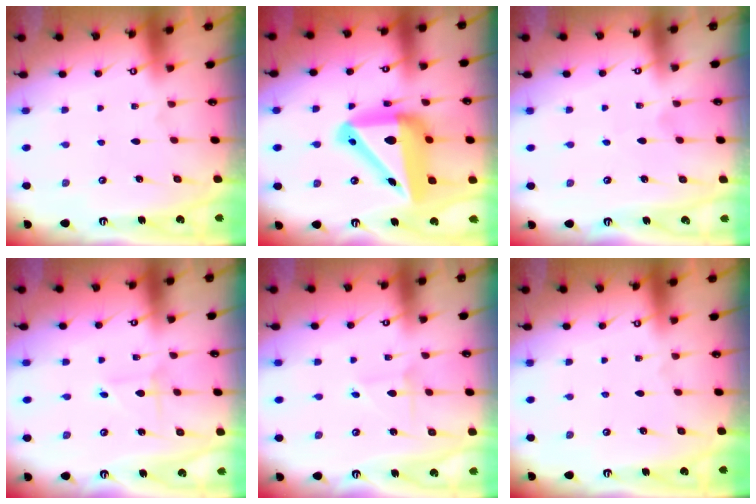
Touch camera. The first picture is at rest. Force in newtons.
{"total": 20.5, "press": 20.4, "slide": 2.5}
{"total": 2.8, "press": 2.8, "slide": 0.1}
{"total": 1.1, "press": 1.1, "slide": 0.1}
{"total": 1.4, "press": 1.4, "slide": 0.1}
{"total": 0.0}